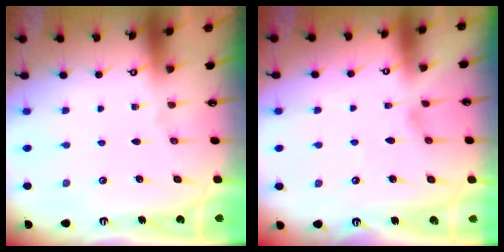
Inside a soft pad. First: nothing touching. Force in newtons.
{"total": 0.0}